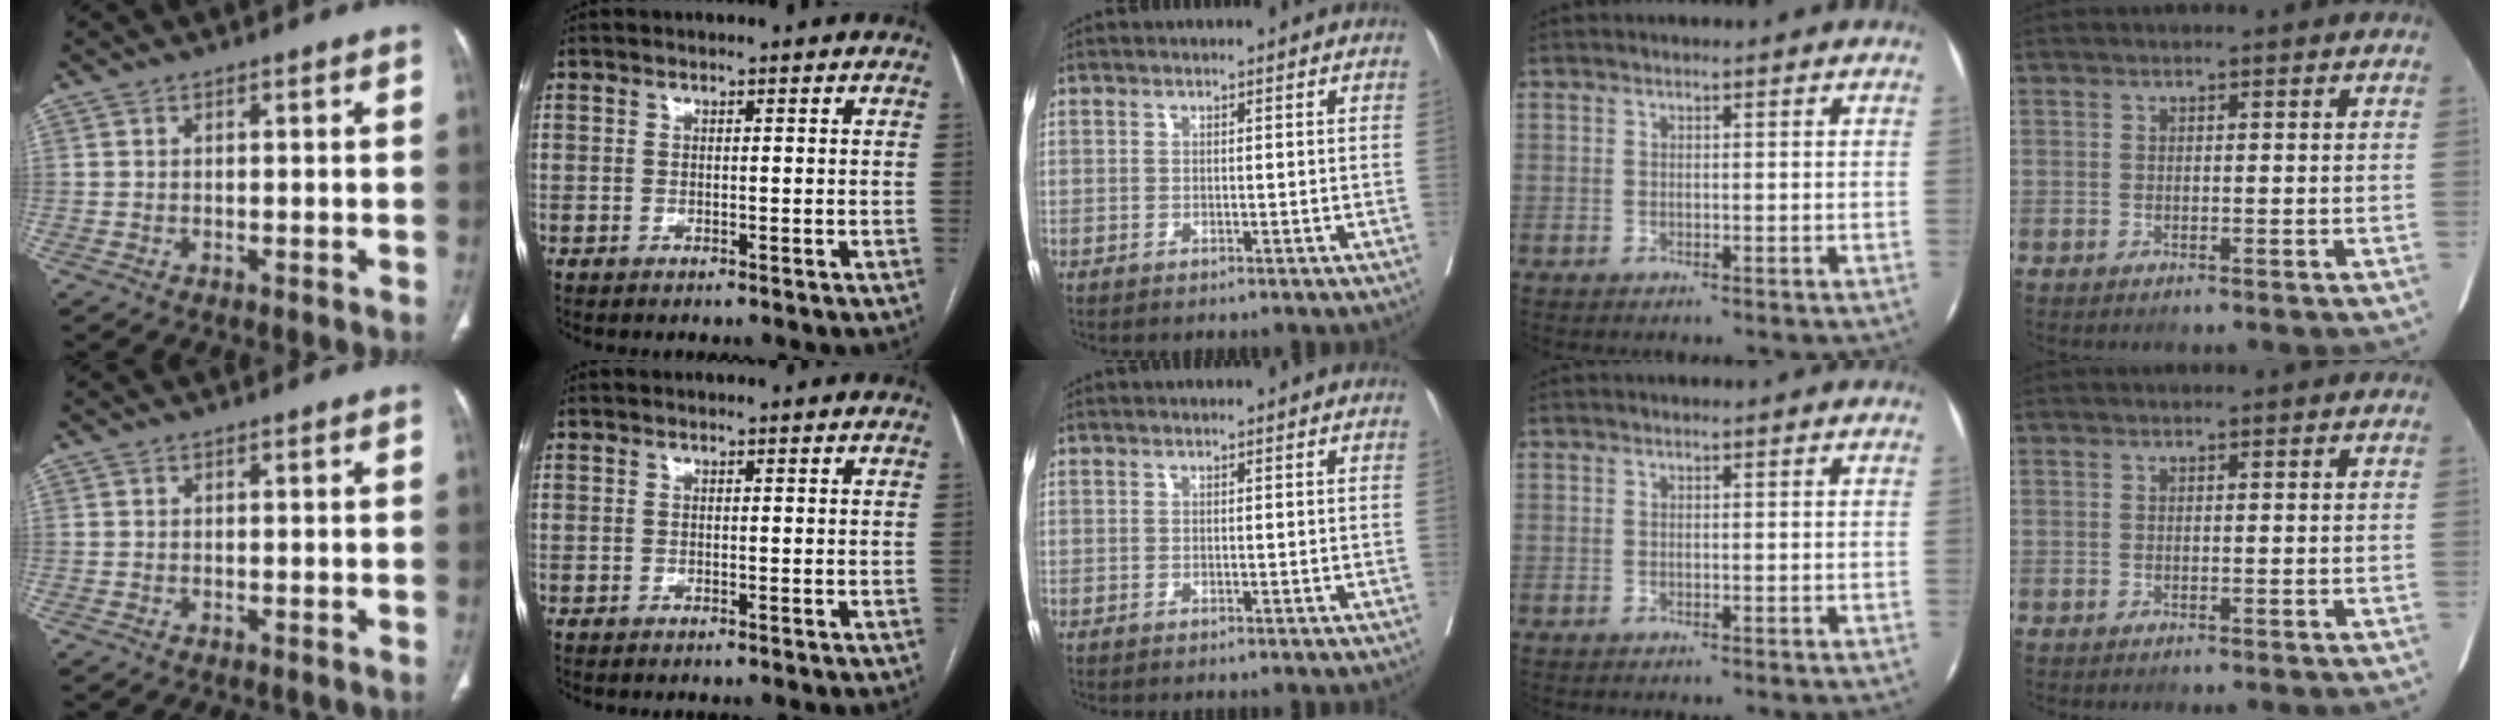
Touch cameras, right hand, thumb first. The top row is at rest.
{}